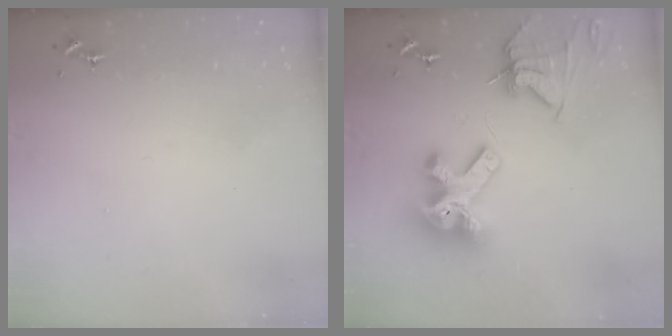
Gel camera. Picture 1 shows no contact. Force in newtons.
{"total": 15.3, "press": 15.2, "slide": 0.8}